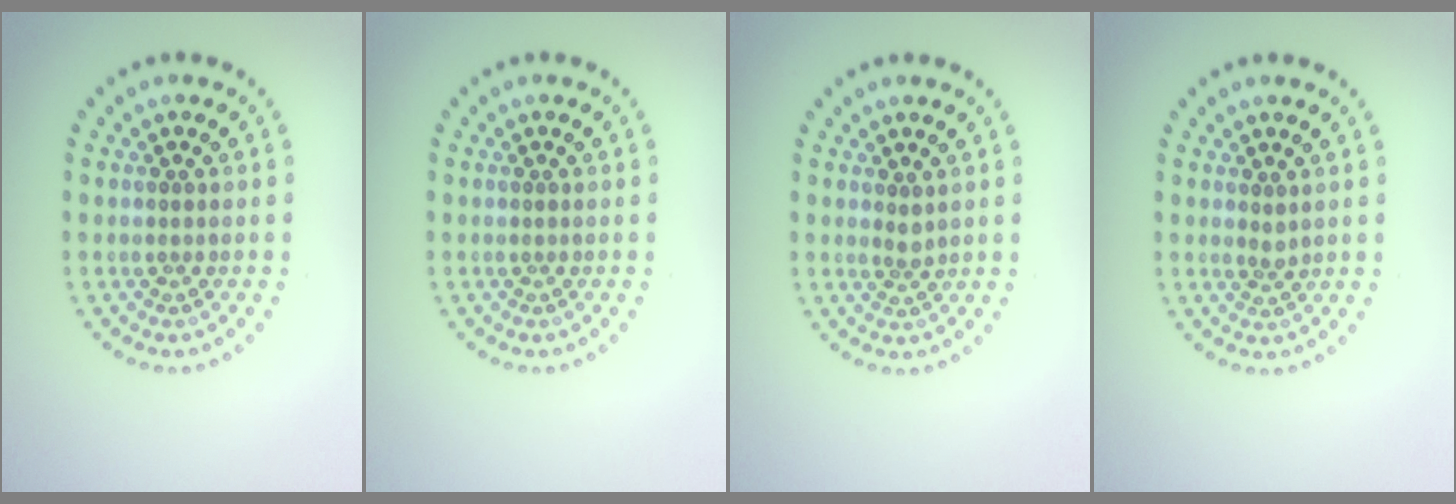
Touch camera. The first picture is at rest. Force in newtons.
{"total": 0.0}
{"total": 1.1, "press": 0.7, "slide": 0.8}
{"total": 0.9, "press": 0.7, "slide": 0.6}